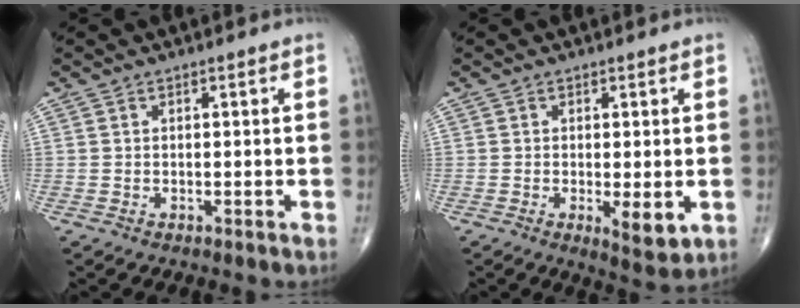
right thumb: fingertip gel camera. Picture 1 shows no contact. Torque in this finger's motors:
{"motor_torque": [0.78, 0.83, -0.03, -0.01, 0.14]}